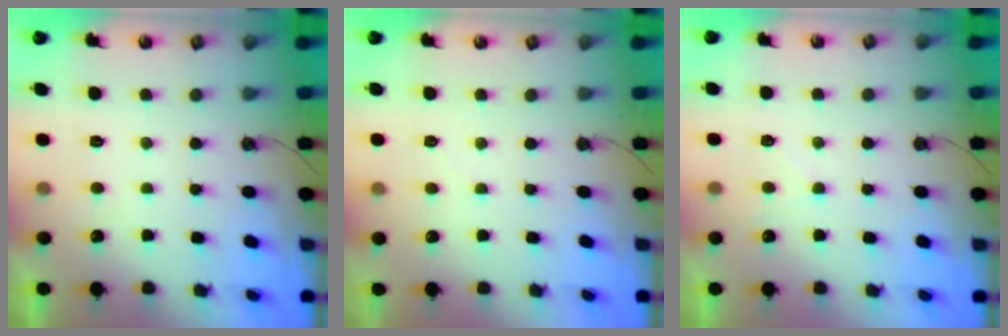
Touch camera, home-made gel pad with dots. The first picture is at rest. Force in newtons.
{"total": 2.4, "press": 2.4, "slide": 0.4}
{"total": 4.1, "press": 4.1, "slide": 0.5}